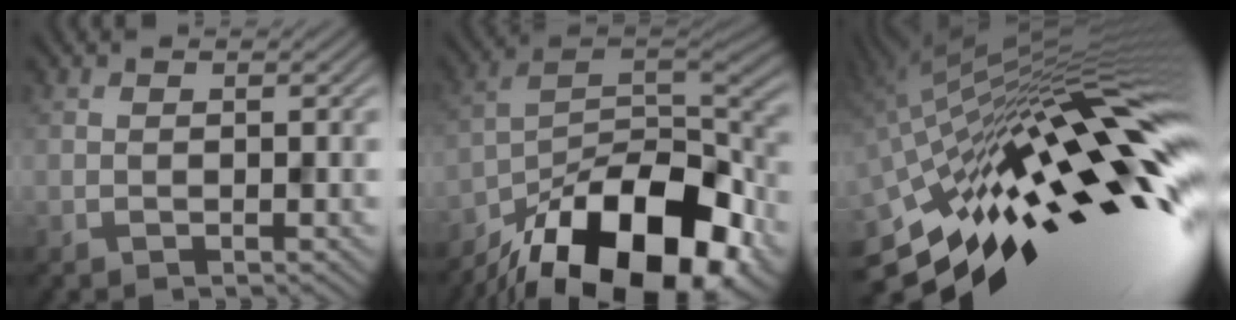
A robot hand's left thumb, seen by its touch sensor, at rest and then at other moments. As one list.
[{"total": 19.2, "force": [-12.8, 8.1, 11.7], "torque": [-0.202, -0.032, -0.211]}, {"total": 19.8, "force": [-3.7, 5.9, 18.5], "torque": [-0.312, 0.001, -0.092]}]